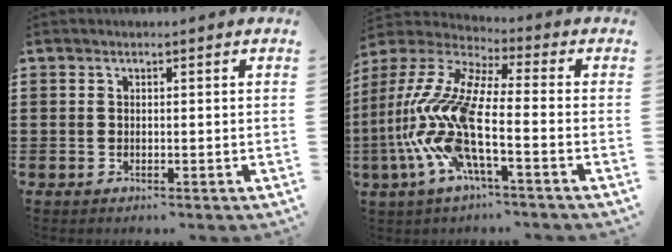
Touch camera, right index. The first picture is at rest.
{"total": 12.5, "force": [-5.1, 3.4, 10.9], "torque": [-0.278, -0.036, -0.118]}